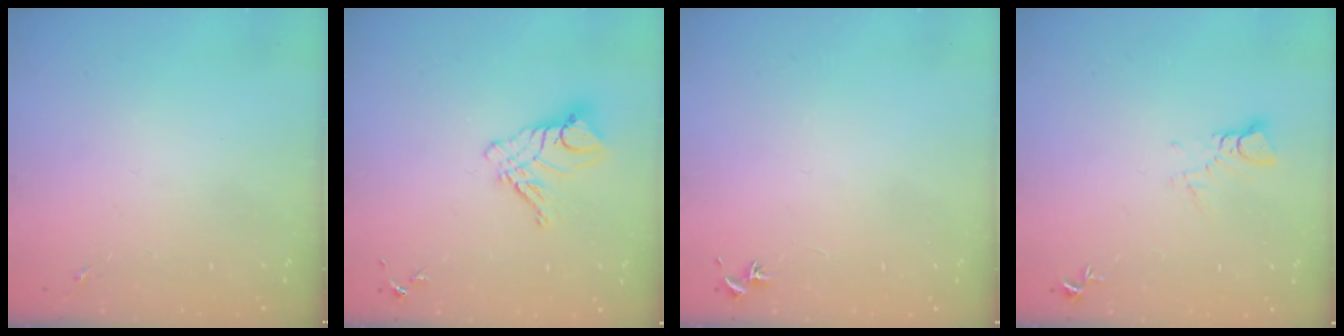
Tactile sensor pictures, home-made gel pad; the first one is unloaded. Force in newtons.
{"total": 10.7, "press": 10.6, "slide": 1.1}
{"total": 0.8, "press": 0.7, "slide": 0.3}
{"total": 3.5, "press": 3.5, "slide": 0.3}